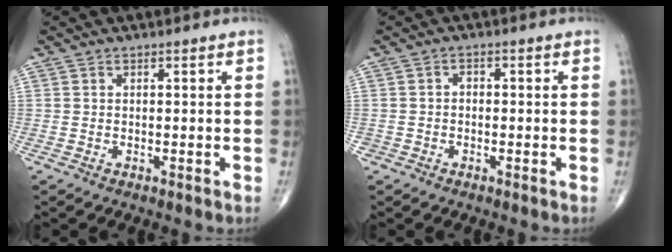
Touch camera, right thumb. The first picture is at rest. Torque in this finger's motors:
{"motor_torque": [-0.01, 0.04, -0.09, -0.10, -0.07]}